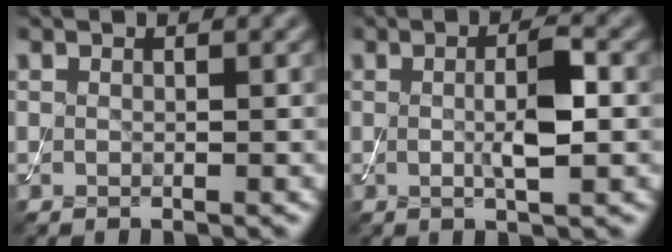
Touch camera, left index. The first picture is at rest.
{"total": 3.7, "force": [0.1, 0.7, 3.6], "torque": [-0.066, 0.000, 0.001]}